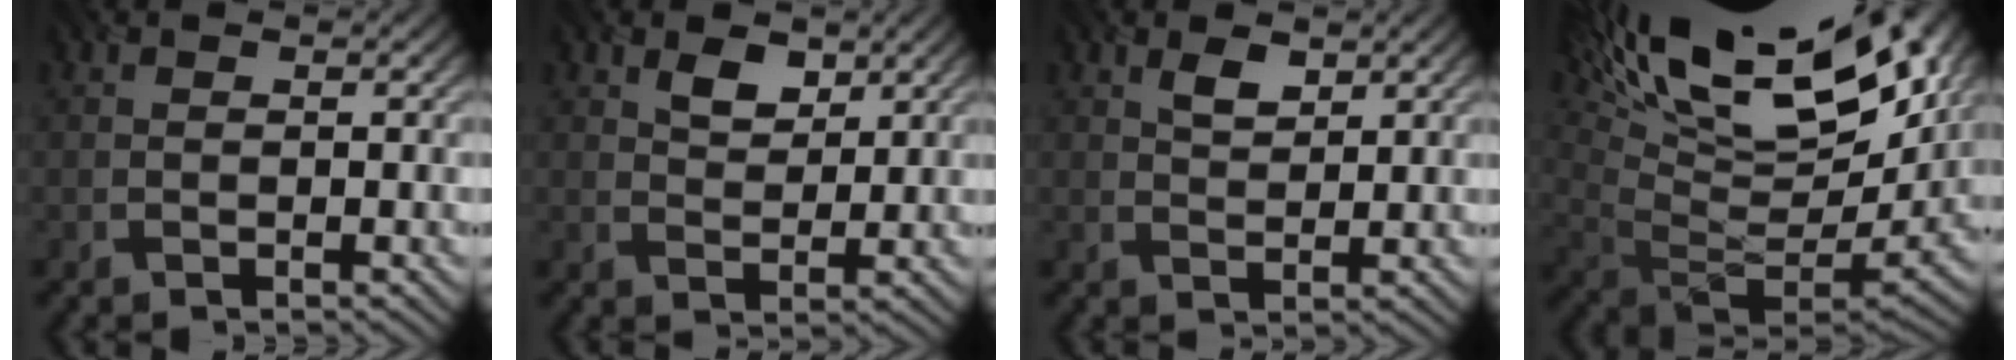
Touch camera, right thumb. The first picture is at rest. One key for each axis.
{"total": 3.1, "fx": 2.0, "fy": 1.7, "fz": 1.7, "tx": -0.035, "ty": -0.004, "tz": 0.039}
{"total": 2.5, "fx": 1.6, "fy": 1.2, "fz": 1.5, "tx": -0.032, "ty": -0.001, "tz": 0.033}
{"total": 21.6, "fx": 11.3, "fy": 9.3, "fz": 15.8, "tx": -0.273, "ty": 0.033, "tz": 0.188}